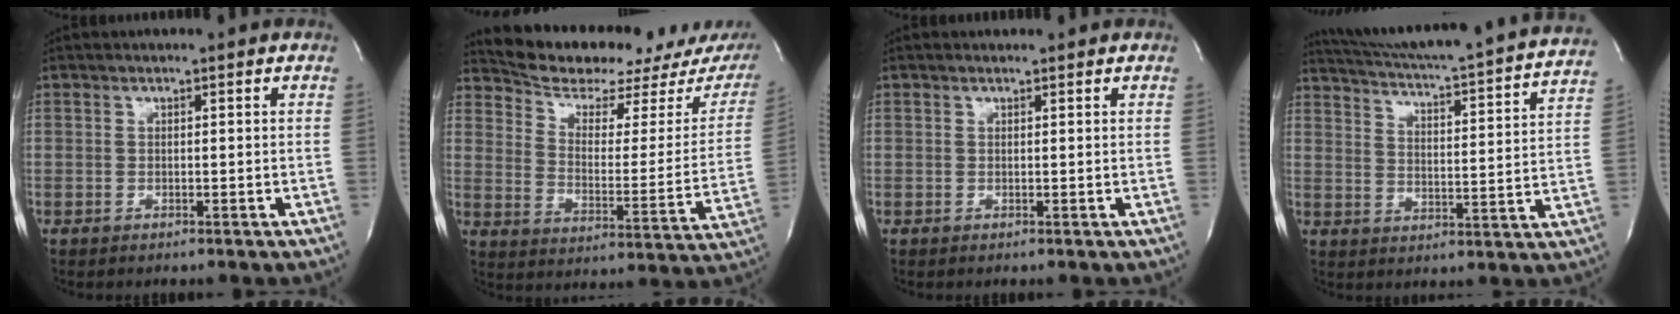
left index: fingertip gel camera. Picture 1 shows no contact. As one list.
[{"total": 19.0, "force": [17.5, 3.6, 6.5], "torque": [-0.091, -0.040, 0.235]}, {"total": 0.8, "force": [0.7, 0.3, 0.0], "torque": [-0.011, 0.005, 0.012]}, {"total": 25.1, "force": [23.3, 0.1, 9.4], "torque": [-0.156, -0.053, 0.300]}]